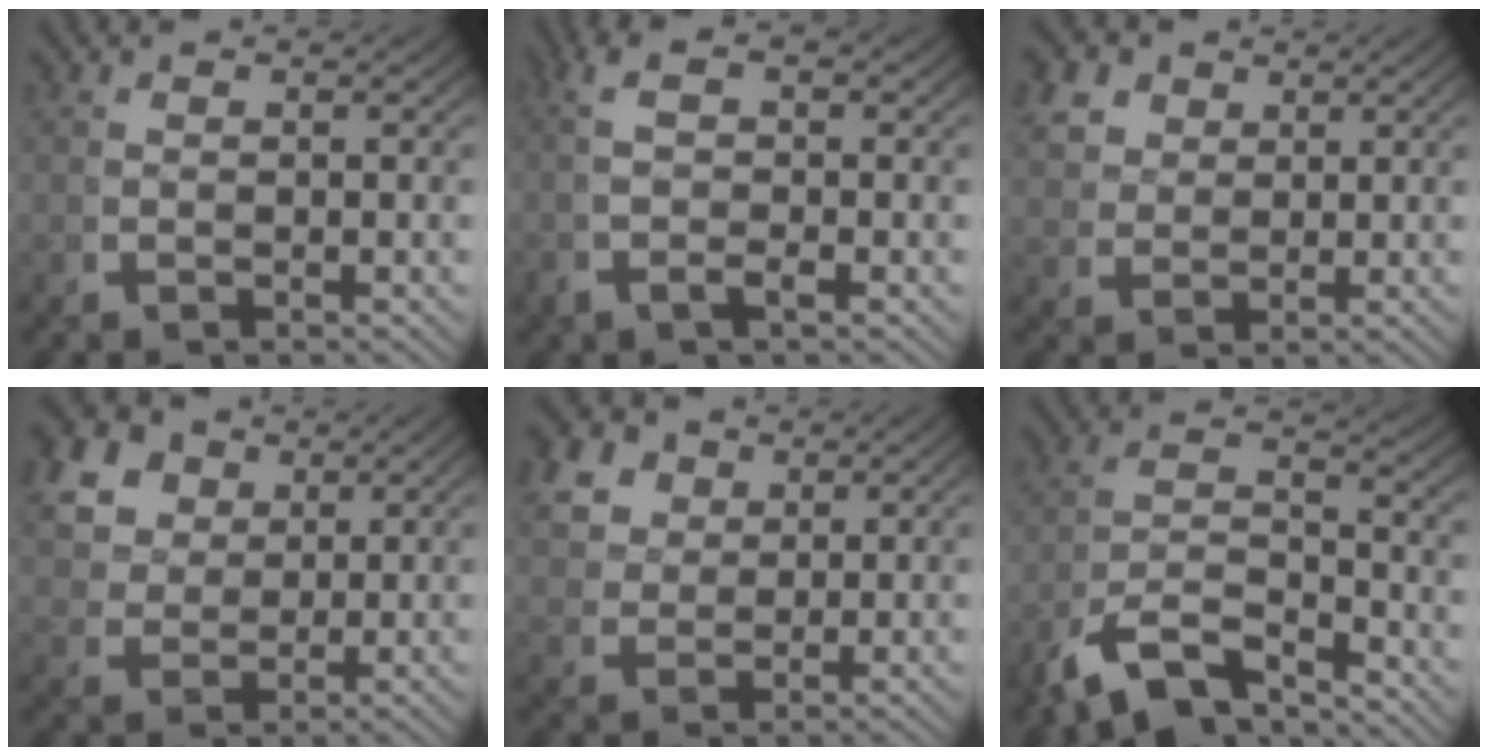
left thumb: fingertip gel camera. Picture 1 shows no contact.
{"total": 3.4, "force": [0.4, 1.2, 3.2], "torque": [-0.076, 0.003, 0.003]}
{"total": 5.5, "force": [2.8, 4.1, 2.4], "torque": [-0.055, -0.004, 0.054]}
{"total": 9.1, "force": [3.9, 7.1, 4.3], "torque": [-0.102, -0.006, 0.066]}
{"total": 7.2, "force": [3.4, 5.5, 3.3], "torque": [-0.079, -0.004, 0.061]}
{"total": 9.9, "force": [-4.7, 6.1, 6.1], "torque": [-0.129, -0.041, -0.074]}